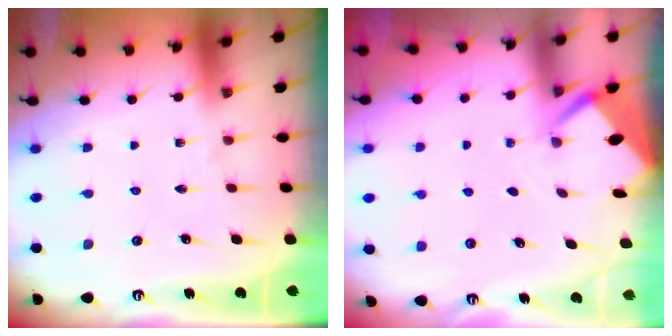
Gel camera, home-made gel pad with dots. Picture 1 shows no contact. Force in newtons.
{"total": 2.6, "press": 2.6, "slide": 0.1}